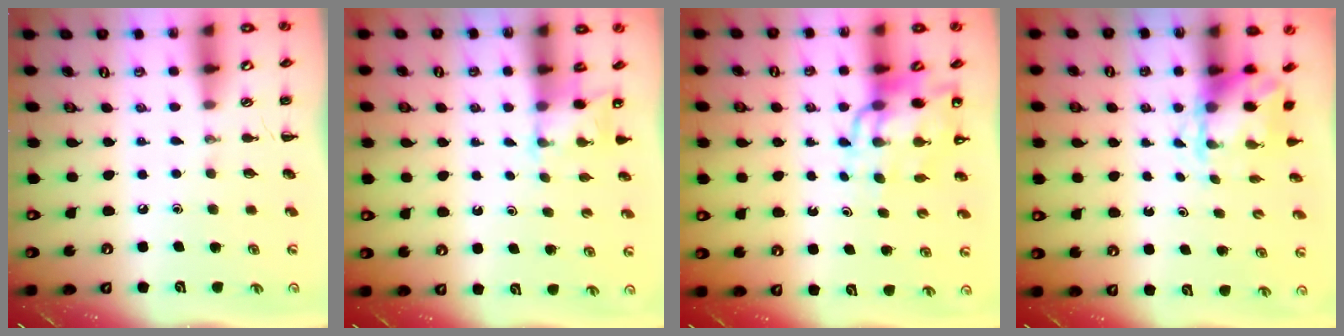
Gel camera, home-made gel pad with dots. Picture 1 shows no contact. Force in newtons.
{"total": 2.8, "press": 2.7, "slide": 0.9}
{"total": 12.4, "press": 11.8, "slide": 3.9}
{"total": 4.2, "press": 4.2, "slide": 0.5}